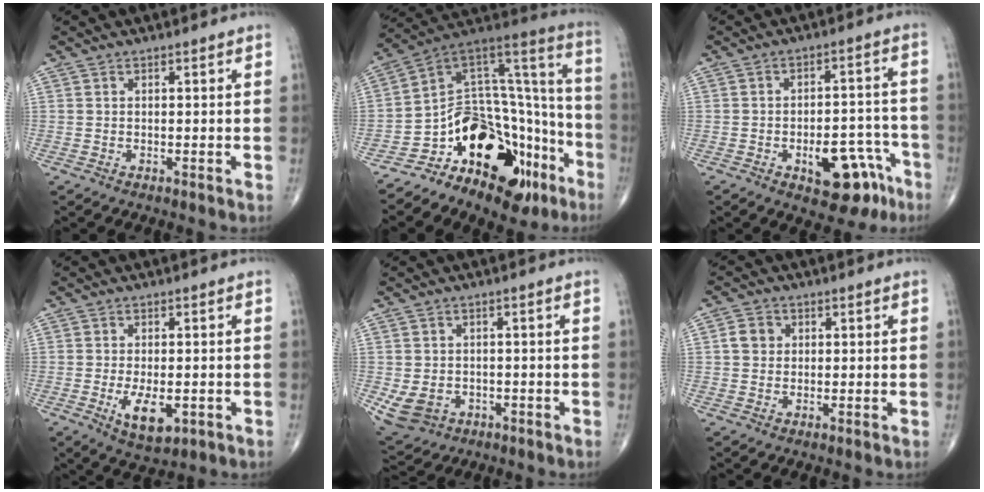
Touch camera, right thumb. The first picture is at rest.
{"total": 24.8, "force": [-13.1, 13.7, 16.0], "torque": [-0.168, 0.125, -0.199]}
{"total": 12.2, "force": [-6.2, 6.1, 8.6], "torque": [-0.084, 0.051, -0.074]}
{"total": 6.8, "force": [-1.8, 3.3, 5.7], "torque": [-0.093, -0.012, -0.022]}
{"total": 6.5, "force": [-1.7, 5.4, 3.2], "torque": [-0.058, 0.007, -0.014]}
{"total": 3.4, "force": [0.6, 3.0, 1.5], "torque": [-0.017, 0.004, 0.007]}